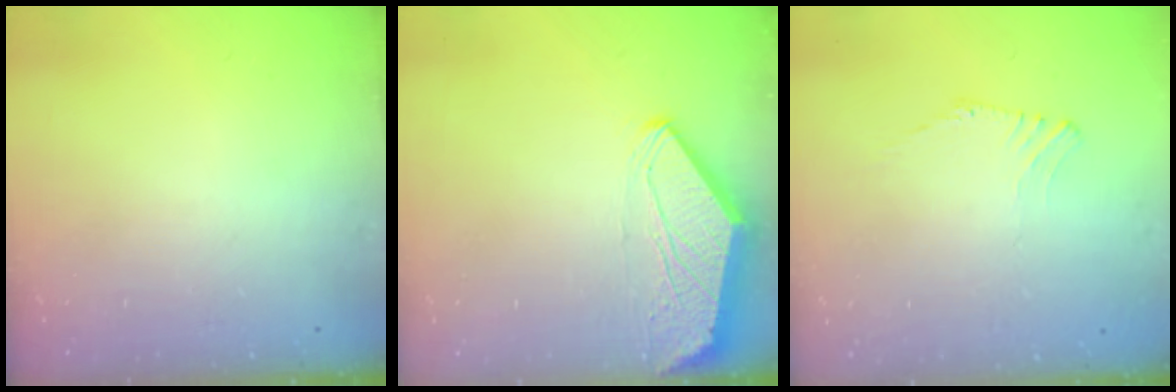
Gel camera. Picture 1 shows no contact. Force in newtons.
{"total": 0.0}
{"total": 1.2, "press": 1.0, "slide": 0.7}